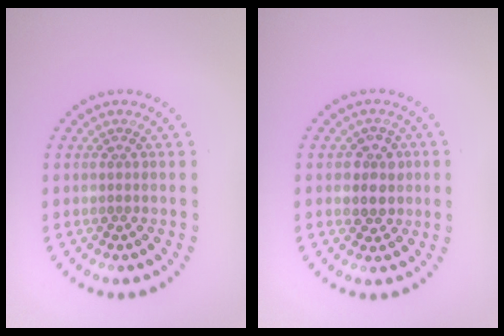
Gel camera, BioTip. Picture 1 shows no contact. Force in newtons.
{"total": 2.8, "press": 2.6, "slide": 1.1}